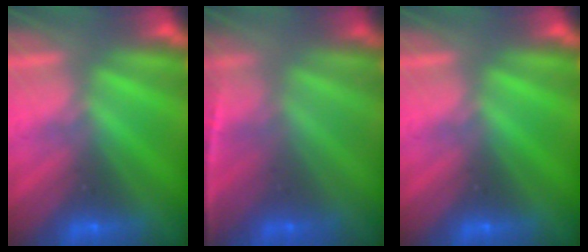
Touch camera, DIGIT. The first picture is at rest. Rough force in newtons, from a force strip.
{"total": 1.6}
{"total": 0.0}